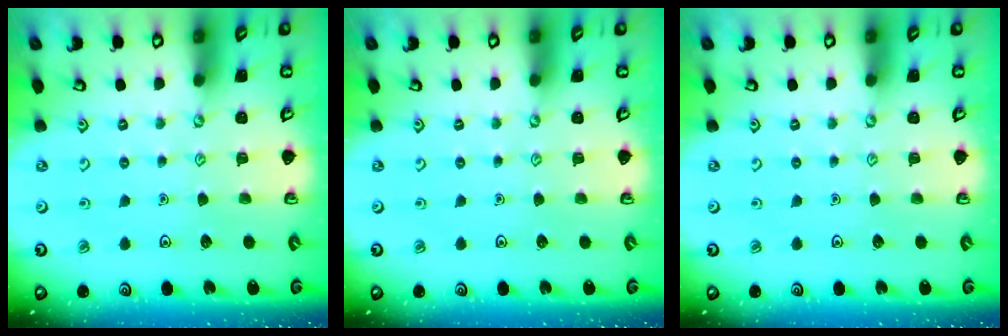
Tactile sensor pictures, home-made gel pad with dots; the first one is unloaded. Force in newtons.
{"total": 0.0}
{"total": 0.0}